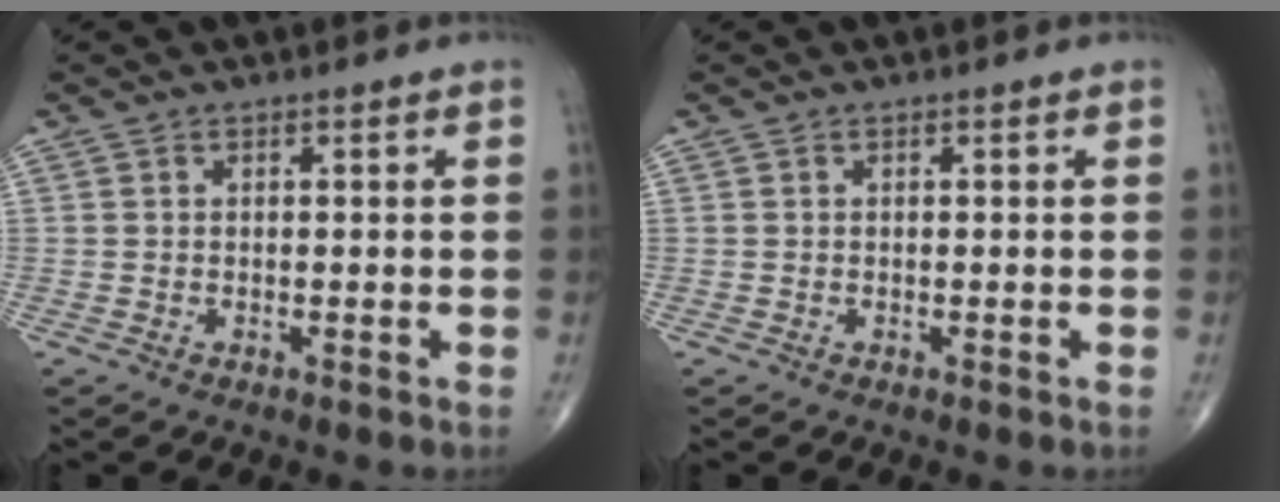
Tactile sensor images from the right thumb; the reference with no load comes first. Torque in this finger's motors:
{"motor_torque": [-0.01, 0.00, 0.03, -0.02, 0.01]}